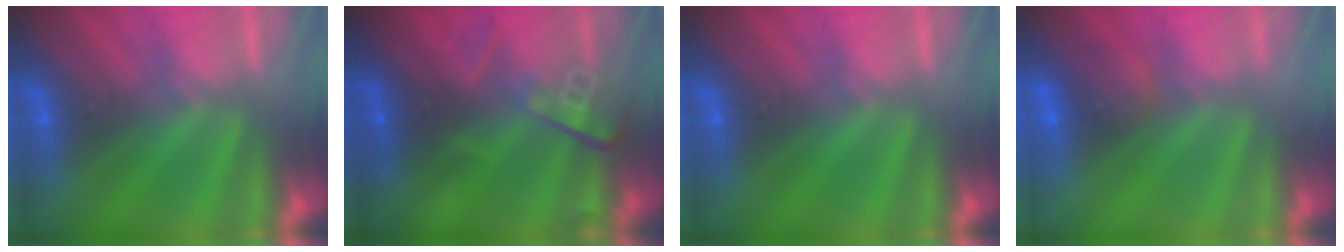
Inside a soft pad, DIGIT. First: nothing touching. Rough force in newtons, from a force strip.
{"total": 2.8}
{"total": 0.0}
{"total": 1.2}